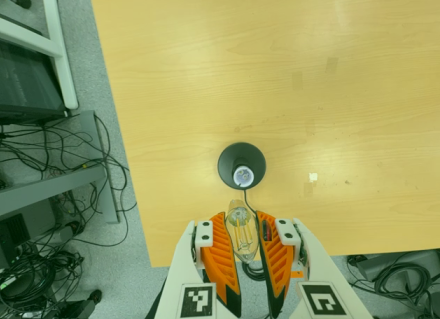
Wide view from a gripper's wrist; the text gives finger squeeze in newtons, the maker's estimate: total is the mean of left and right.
{"total": 21.1, "left": 25.2, "right": 16.9}